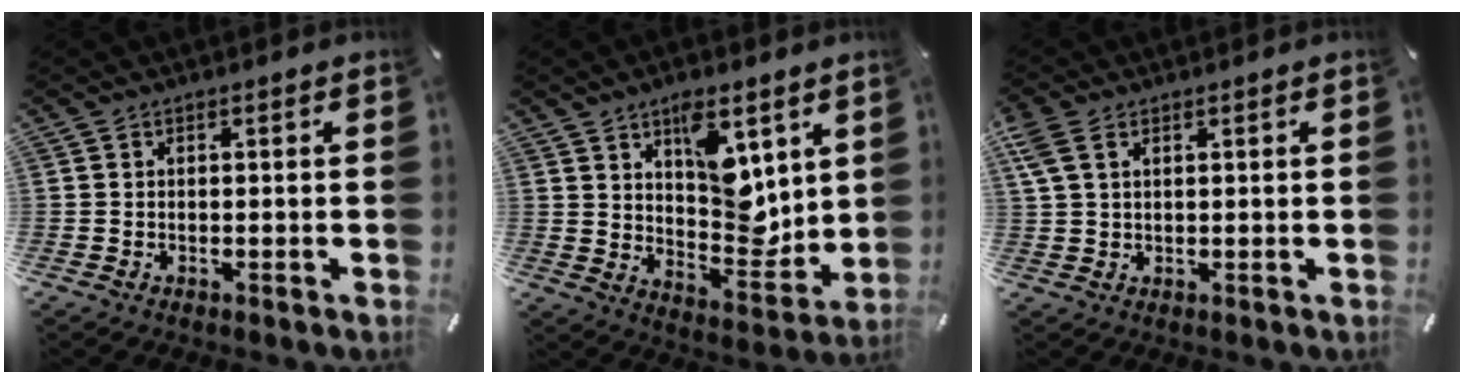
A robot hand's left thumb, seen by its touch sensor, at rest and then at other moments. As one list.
[{"total": 12.7, "force": [5.9, 7.5, 8.4], "torque": [-0.087, -0.047, 0.103]}, {"total": 5.1, "force": [2.3, 3.3, 3.2], "torque": [-0.081, 0.000, 0.043]}]